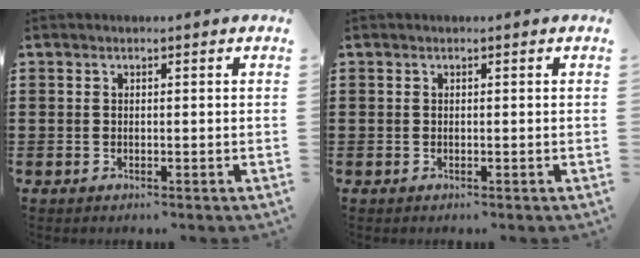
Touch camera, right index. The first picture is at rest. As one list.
[{"total": 0.0}]